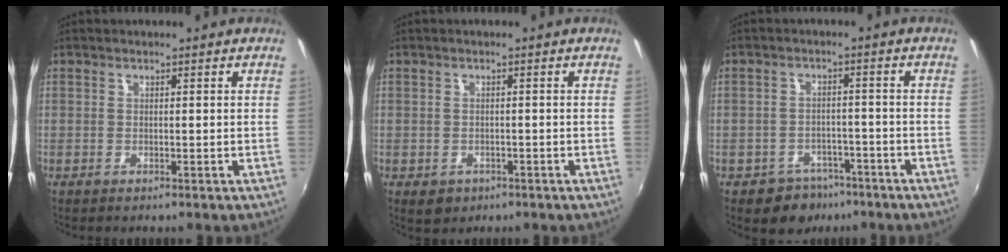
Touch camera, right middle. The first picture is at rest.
{"total": 3.0, "force": [-1.3, 2.5, 1.2], "torque": [-0.027, -0.006, -0.014]}
{"total": 6.5, "force": [-4.5, 4.6, 1.0], "torque": [-0.031, 0.018, -0.056]}